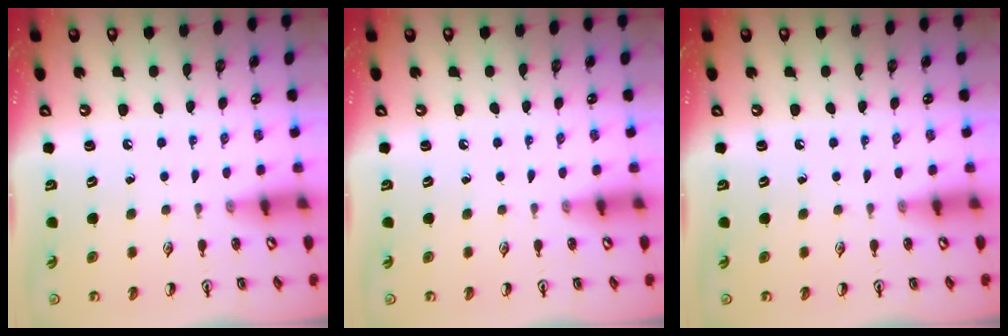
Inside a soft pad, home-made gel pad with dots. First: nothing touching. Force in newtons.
{"total": 0.0}
{"total": 0.0}